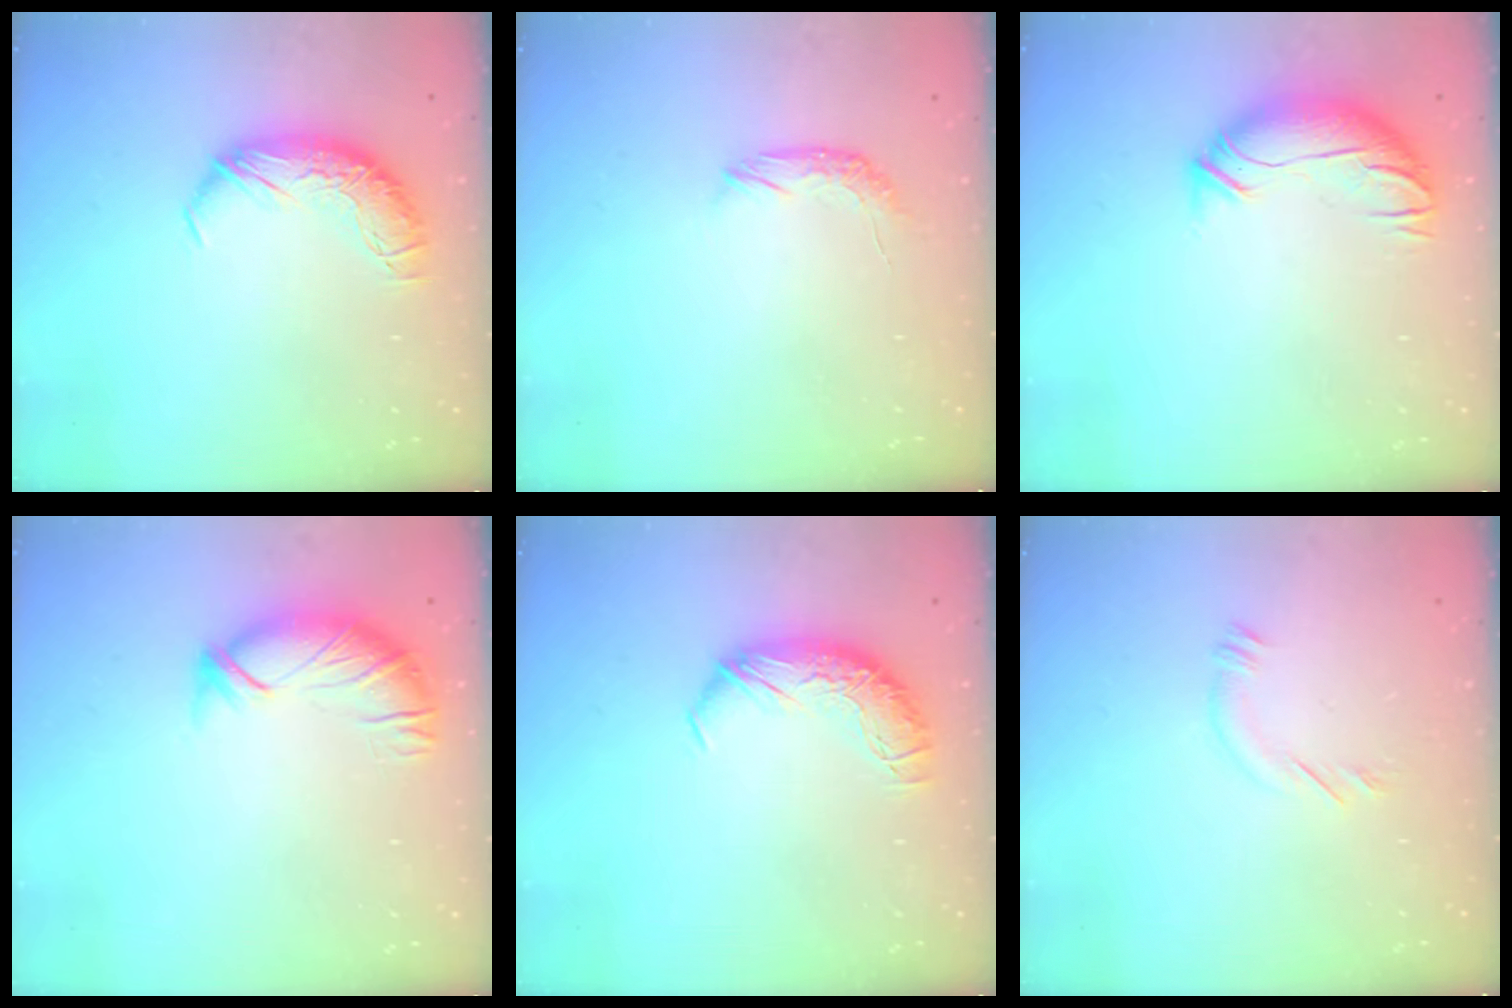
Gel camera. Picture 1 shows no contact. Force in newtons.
{"total": 5.4, "press": 5.3, "slide": 1.1}
{"total": 3.7, "press": 2.6, "slide": 2.7}
{"total": 3.3, "press": 3.1, "slide": 1.2}
{"total": 0.0}
{"total": 6.4, "press": 6.4, "slide": 0.7}